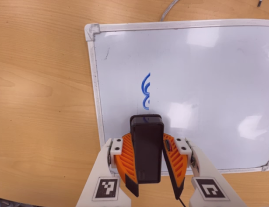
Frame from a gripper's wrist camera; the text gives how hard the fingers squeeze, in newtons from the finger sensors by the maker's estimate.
{"total": 10.6, "left": 10.2, "right": 11.0}